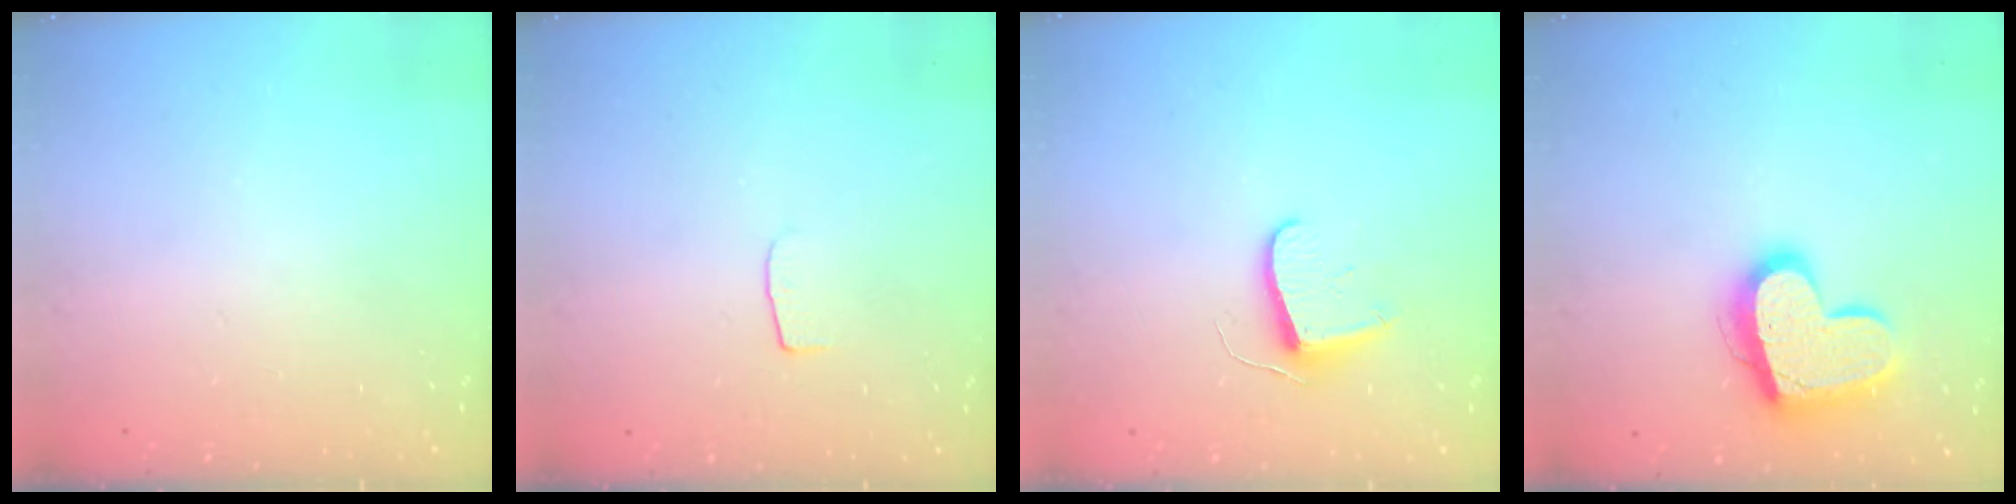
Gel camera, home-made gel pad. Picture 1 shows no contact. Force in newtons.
{"total": 4.0, "press": 4.0, "slide": 0.2}
{"total": 7.1, "press": 7.1, "slide": 0.5}
{"total": 17.0, "press": 16.9, "slide": 1.4}